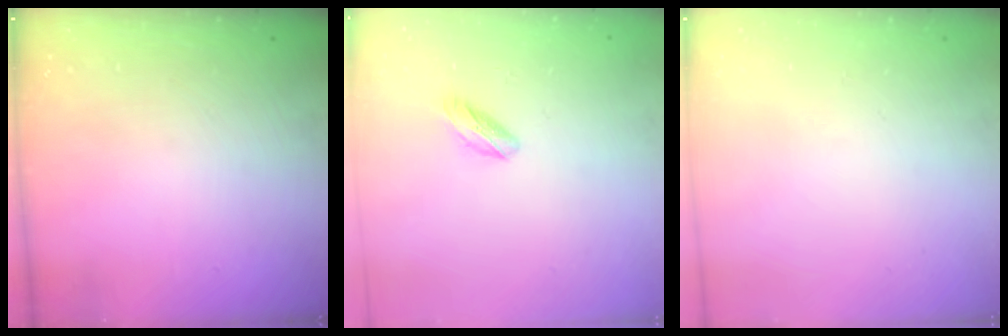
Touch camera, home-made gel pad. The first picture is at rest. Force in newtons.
{"total": 6.0, "press": 5.9, "slide": 1.1}
{"total": 0.0}